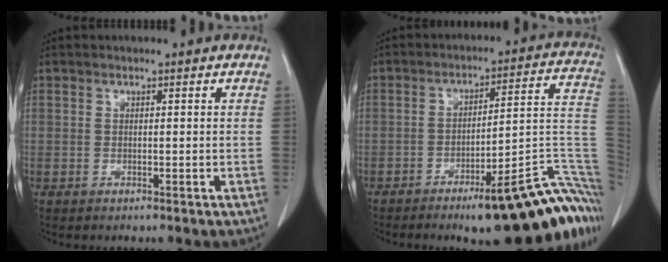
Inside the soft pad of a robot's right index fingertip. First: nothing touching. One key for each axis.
{"total": 21.7, "fx": -11.8, "fy": 3.2, "fz": 18.0, "tx": -0.116, "ty": 0.033, "tz": -0.158}